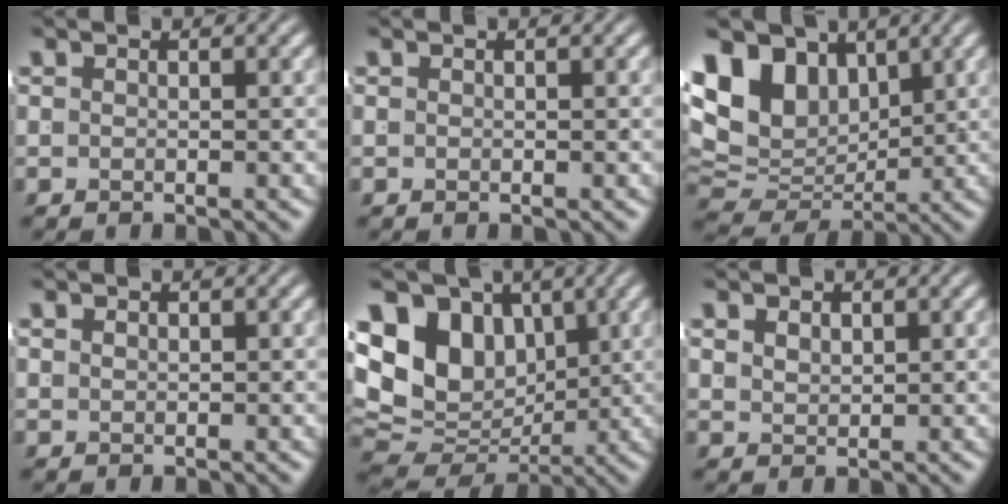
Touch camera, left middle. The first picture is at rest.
{"total": 0.0}
{"total": 12.3, "force": [2.1, 9.7, 7.4], "torque": [-0.147, -0.029, 0.047]}
{"total": 0.5, "force": [0.3, -0.5, 0.1], "torque": [0.004, -0.003, 0.011]}
{"total": 14.6, "force": [1.7, 11.7, 8.5], "torque": [-0.155, -0.023, 0.030]}
{"total": 1.0, "force": [0.8, 0.1, 0.6], "torque": [-0.008, -0.011, 0.031]}